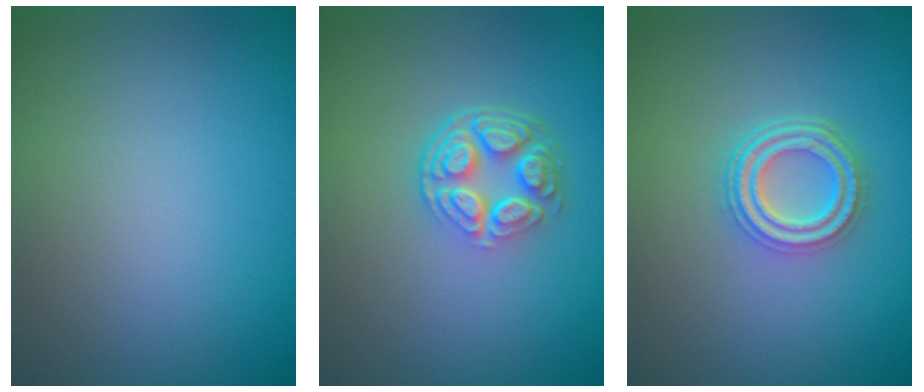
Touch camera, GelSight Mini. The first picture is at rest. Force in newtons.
{"total": 4.4, "press": 3.2, "slide": 3.0}
{"total": 3.9, "press": 3.1, "slide": 2.4}